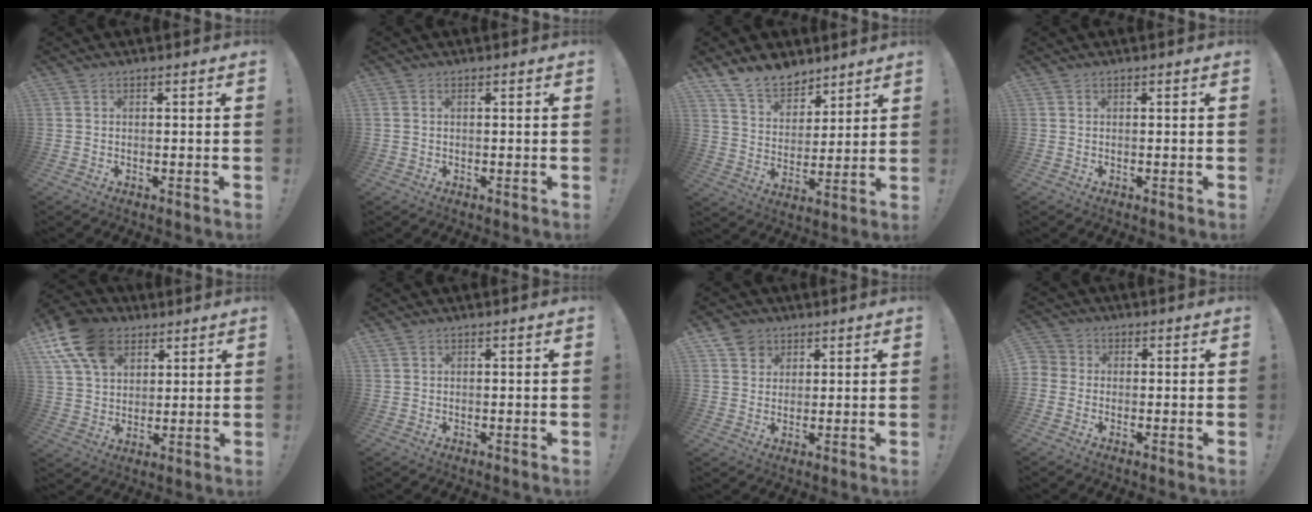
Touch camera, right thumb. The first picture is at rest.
{"total": 0.8, "force": [0.4, 0.5, 0.5], "torque": [-0.014, 0.002, 0.008]}
{"total": 12.5, "force": [10.1, 6.6, 3.3], "torque": [-0.061, -0.074, 0.197]}
{"total": 0.0}
{"total": 16.0, "force": [8.0, 11.0, 8.4], "torque": [-0.151, -0.036, 0.154]}
{"total": 0.6, "force": [0.5, 0.4, 0.2], "torque": [-0.003, 0.000, 0.008]}
{"total": 5.5, "force": [3.4, 4.3, 0.5], "torque": [-0.002, -0.020, 0.064]}
{"total": 3.4, "force": [-1.0, 3.1, 1.1], "torque": [-0.036, 0.010, -0.020]}